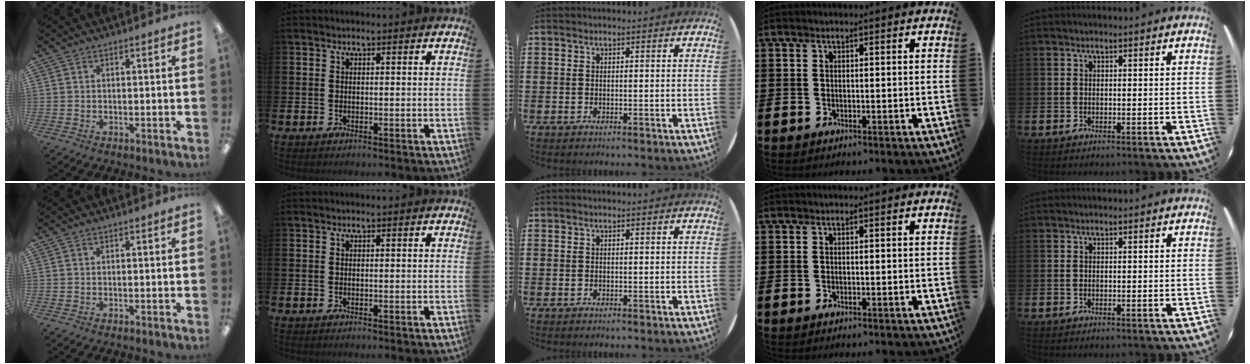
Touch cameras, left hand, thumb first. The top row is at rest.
{}